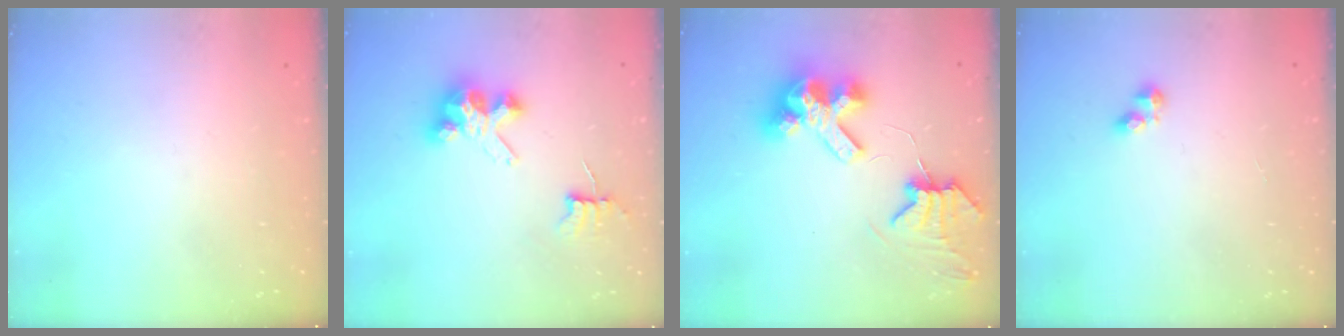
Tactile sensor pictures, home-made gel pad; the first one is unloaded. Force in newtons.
{"total": 6.8, "press": 6.8, "slide": 0.5}
{"total": 9.1, "press": 9.0, "slide": 1.3}
{"total": 3.4, "press": 3.4, "slide": 0.5}